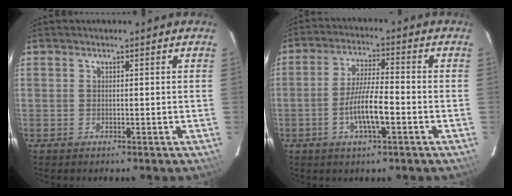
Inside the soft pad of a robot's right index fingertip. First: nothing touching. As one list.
[{"total": 8.3, "force": [-2.9, 1.4, 7.6], "torque": [-0.150, -0.001, -0.053]}]